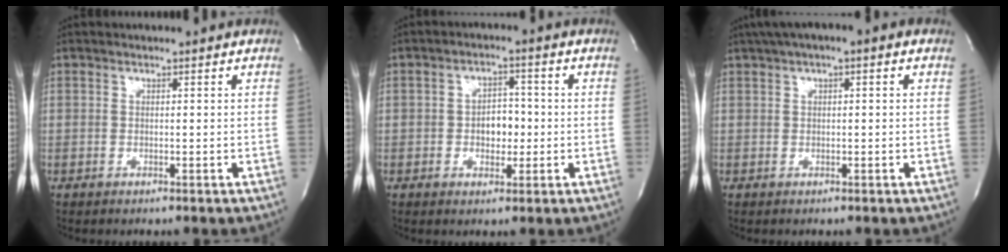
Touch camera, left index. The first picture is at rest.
{"total": 4.3, "force": [-0.6, 2.7, 3.3], "torque": [-0.049, 0.010, -0.008]}
{"total": 5.3, "force": [2.7, 1.5, 4.3], "torque": [-0.072, 0.029, 0.036]}